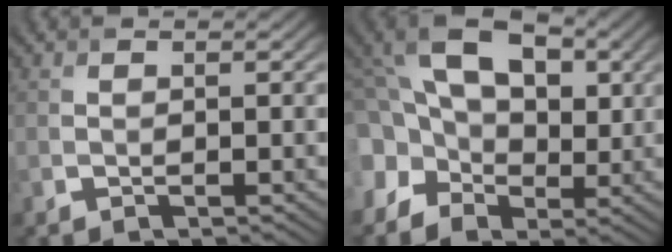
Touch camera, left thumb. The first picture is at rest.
{"total": 16.6, "force": [3.6, 12.3, 10.5], "torque": [-0.235, 0.027, 0.060]}